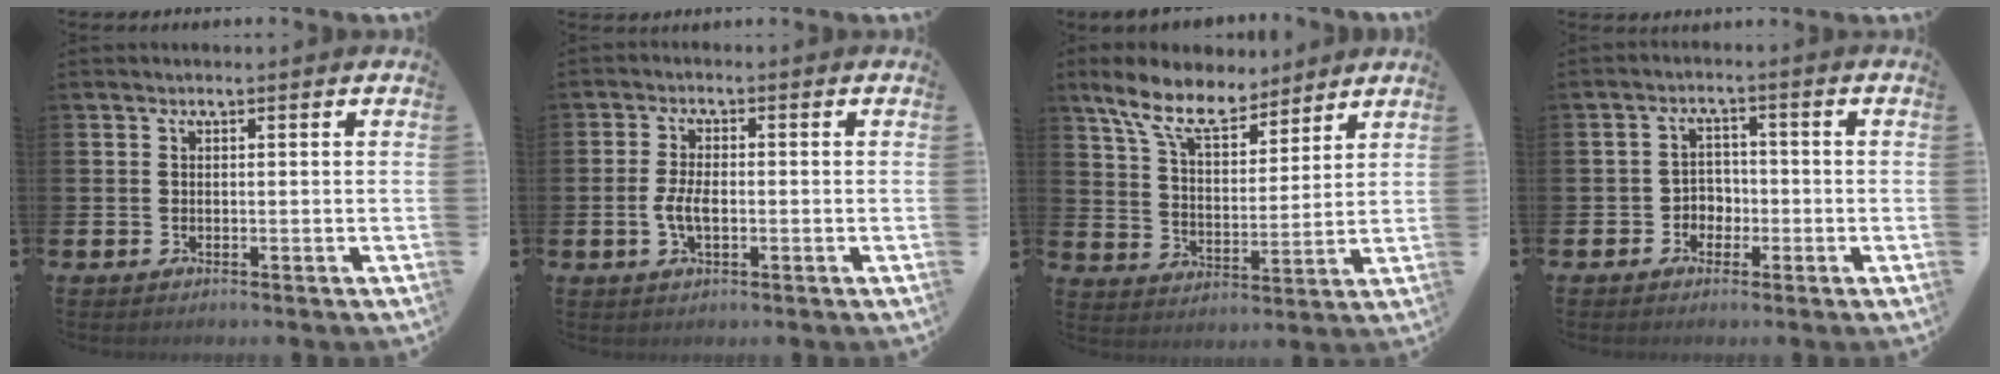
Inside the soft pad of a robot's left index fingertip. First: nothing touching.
{"total": 3.5, "force": [-0.5, 1.6, 3.0], "torque": [-0.062, 0.001, -0.011]}
{"total": 9.9, "force": [8.3, 3.4, 4.1], "torque": [-0.109, -0.038, 0.152]}
{"total": 2.8, "force": [-1.4, 2.3, 0.6], "torque": [-0.020, 0.006, -0.033]}